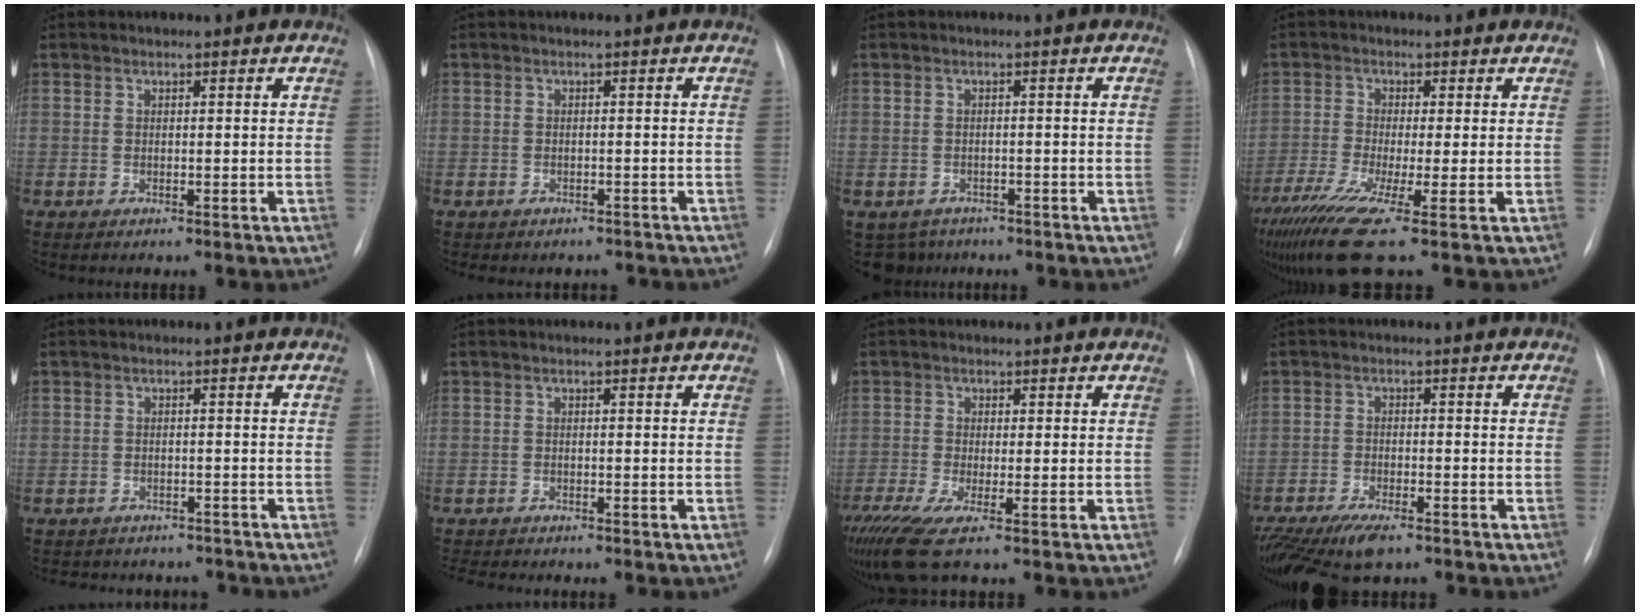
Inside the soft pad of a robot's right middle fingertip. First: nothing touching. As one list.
[{"total": 3.4, "force": [-2.9, 1.7, 0.2], "torque": [-0.004, 0.010, -0.036]}, {"total": 4.2, "force": [-3.2, 2.7, 0.2], "torque": [0.004, 0.005, -0.045]}, {"total": 12.7, "force": [-7.8, 1.0, 10.0], "torque": [-0.214, -0.039, -0.139]}, {"total": 7.8, "force": [-7.0, 3.4, 0.9], "torque": [-0.010, 0.015, -0.081]}, {"total": 5.0, "force": [-4.6, 0.3, 1.9], "torque": [-0.020, -0.007, -0.069]}, {"total": 7.0, "force": [-4.3, 0.5, 5.5], "torque": [-0.104, -0.021, -0.081]}, {"total": 12.0, "force": [-9.2, 3.3, 7.0], "torque": [-0.132, -0.021, -0.150]}]